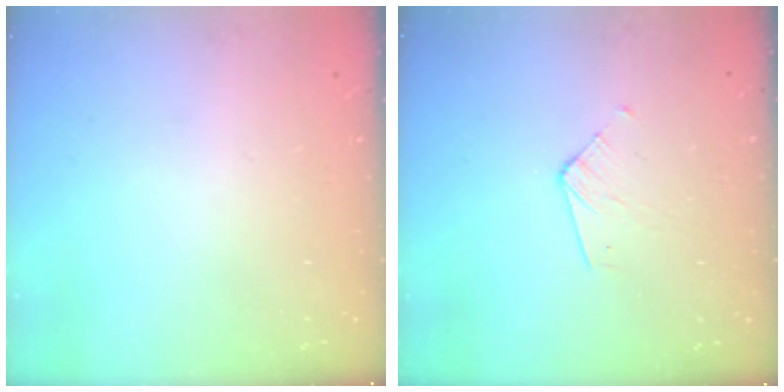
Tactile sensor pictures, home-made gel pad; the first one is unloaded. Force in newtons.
{"total": 3.6, "press": 3.5, "slide": 0.3}